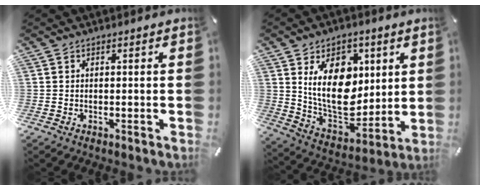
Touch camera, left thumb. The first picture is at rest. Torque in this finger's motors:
{"motor_torque": [0.80, 0.63, 1.80, -0.97, 0.45]}